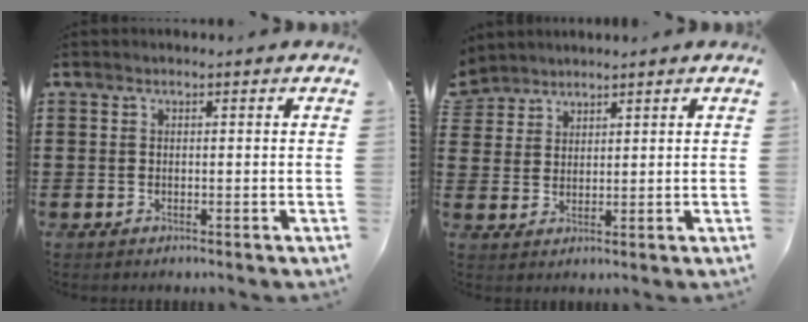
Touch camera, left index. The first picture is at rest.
{"total": 3.1, "force": [2.7, 1.5, -0.5], "torque": [-0.006, -0.002, 0.052]}